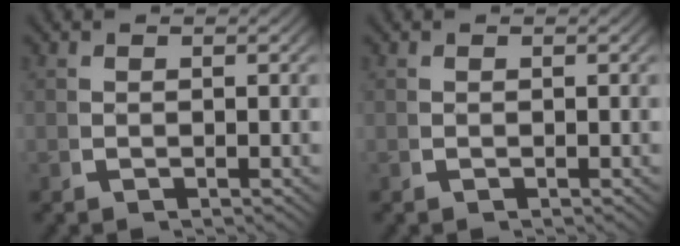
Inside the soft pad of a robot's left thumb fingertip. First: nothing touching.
{"total": 0.0}